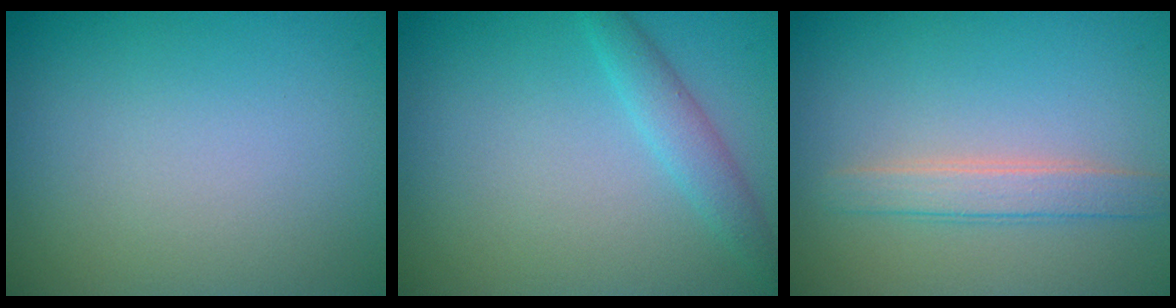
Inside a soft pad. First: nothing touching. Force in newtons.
{"total": 2.0, "press": 2.0, "slide": 0.1}
{"total": 2.4, "press": 2.4, "slide": 0.2}